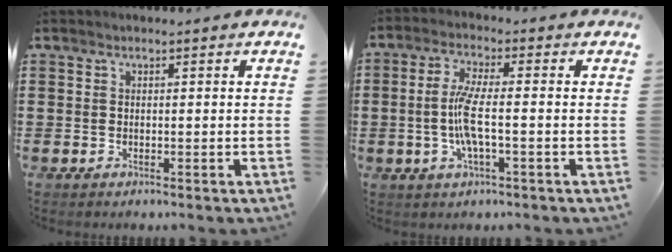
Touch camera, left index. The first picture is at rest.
{"total": 6.2, "force": [-1.2, 1.1, 6.0], "torque": [-0.136, -0.009, -0.032]}